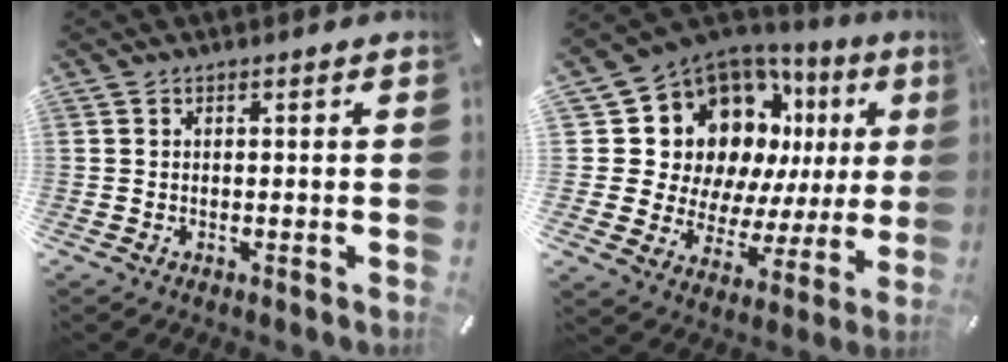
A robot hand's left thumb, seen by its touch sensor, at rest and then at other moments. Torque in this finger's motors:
{"motor_torque": [2.04, 2.96, 1.43, -0.24, 0.16]}